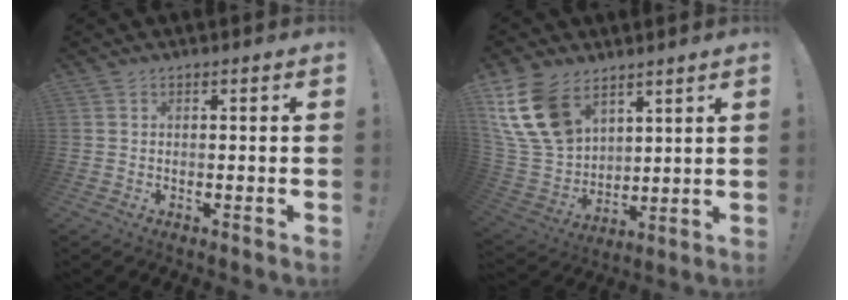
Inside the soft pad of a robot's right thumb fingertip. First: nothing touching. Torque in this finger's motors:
{"motor_torque": [0.29, 0.45, 0.75, 0.61, 0.11]}